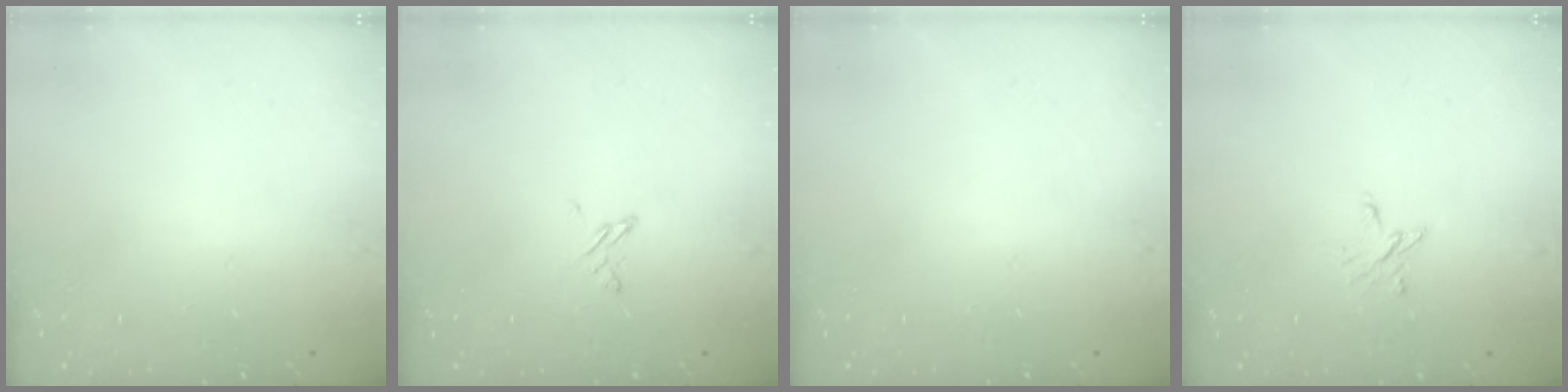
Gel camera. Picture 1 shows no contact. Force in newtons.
{"total": 3.0, "press": 2.9, "slide": 0.4}
{"total": 0.0}
{"total": 2.5, "press": 2.5, "slide": 0.2}